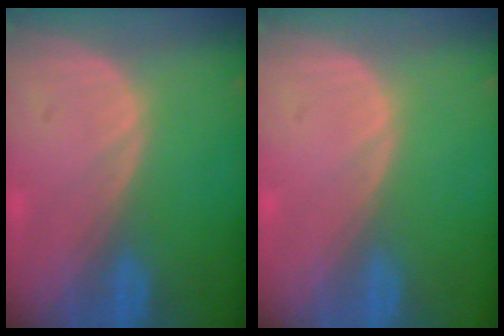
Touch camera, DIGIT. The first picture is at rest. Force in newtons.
{"total": 0.0}